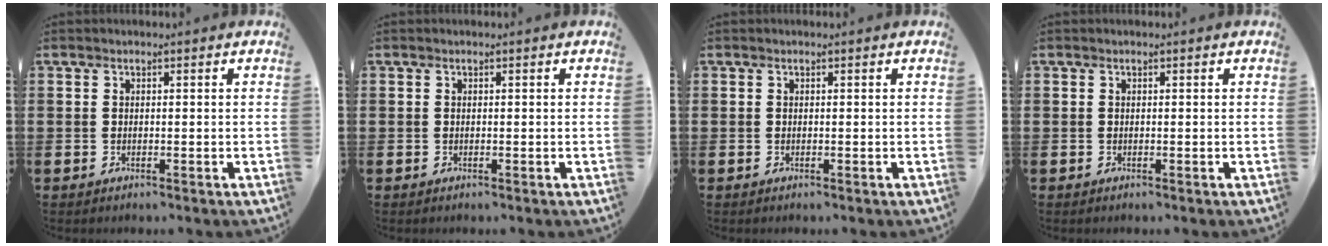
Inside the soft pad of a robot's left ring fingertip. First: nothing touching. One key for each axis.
{"total": 0.0}
{"total": 0.0}
{"total": 0.0}